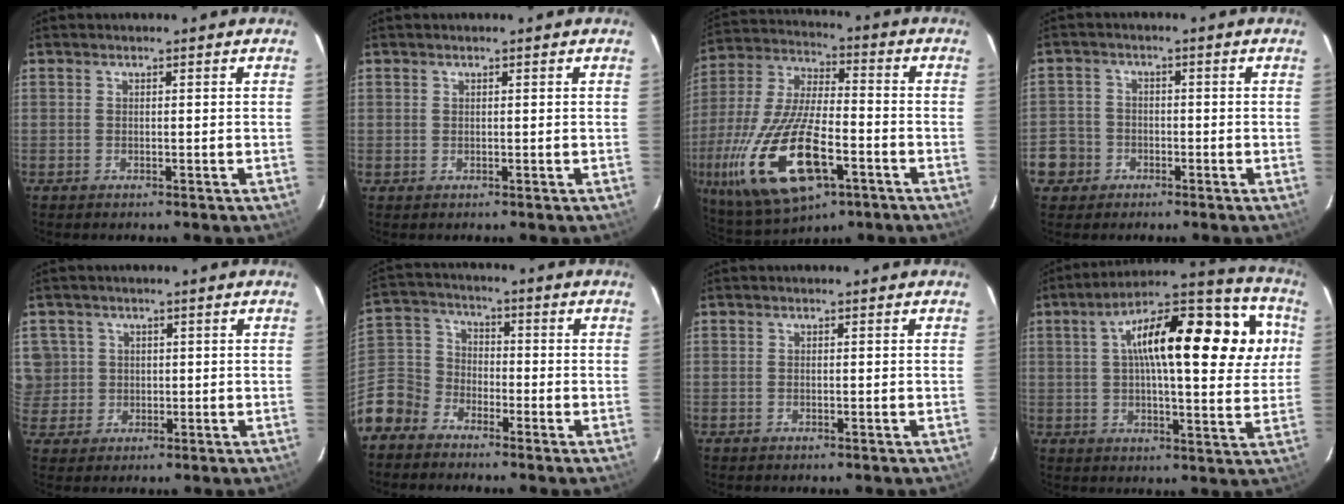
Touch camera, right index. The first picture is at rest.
{"total": 0.6, "force": [0.1, 0.6, 0.0], "torque": [0.005, 0.004, 0.000]}
{"total": 23.1, "force": [-9.1, 9.4, 19.1], "torque": [-0.414, -0.046, -0.157]}
{"total": 6.5, "force": [-2.7, 5.9, 1.0], "torque": [-0.027, 0.027, -0.047]}
{"total": 6.3, "force": [1.1, 6.2, 1.0], "torque": [-0.012, 0.016, 0.025]}
{"total": 10.0, "force": [-6.5, 7.3, 1.9], "torque": [-0.059, 0.034, -0.143]}
{"total": 0.0}
{"total": 24.5, "force": [6.5, 8.6, 21.9], "torque": [-0.355, 0.049, 0.088]}